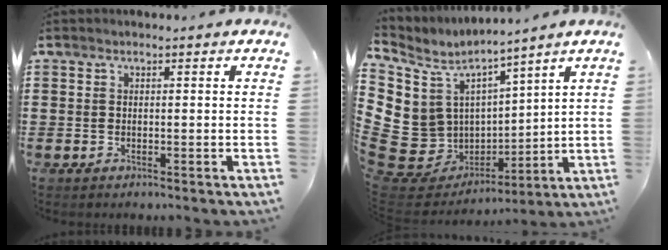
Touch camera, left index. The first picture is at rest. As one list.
[{"total": 8.0, "force": [1.9, 7.7, 0.8], "torque": [-0.086, -0.048, 0.041]}]